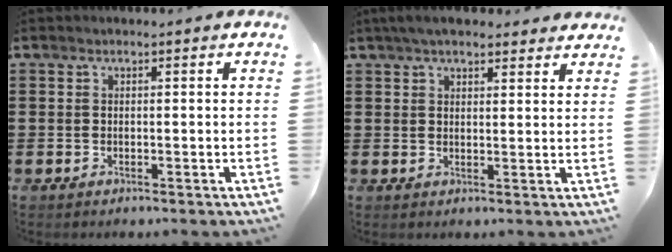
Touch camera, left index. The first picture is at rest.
{"total": 3.9, "force": [3.3, 0.9, 1.8], "torque": [-0.043, 0.001, 0.062]}